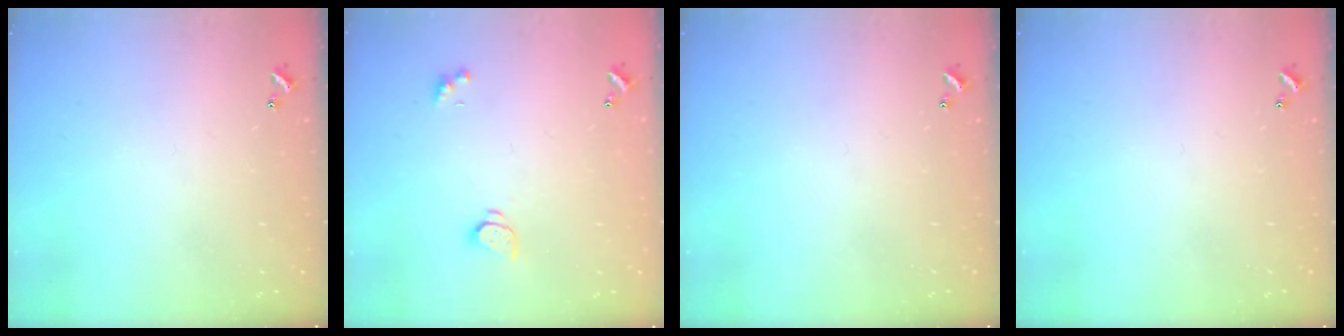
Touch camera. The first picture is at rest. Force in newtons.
{"total": 1.6, "press": 1.5, "slide": 0.4}
{"total": 0.0}
{"total": 0.0}